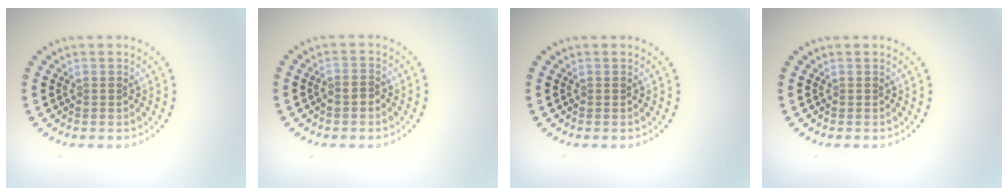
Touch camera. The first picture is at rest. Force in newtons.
{"total": 1.1, "press": 0.8, "slide": 0.8}
{"total": 0.0}
{"total": 0.0}